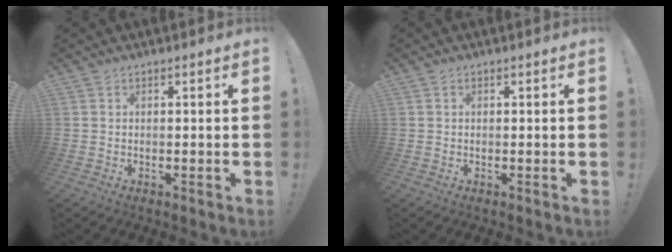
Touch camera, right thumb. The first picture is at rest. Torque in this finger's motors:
{"motor_torque": [-0.21, 0.00, 0.02, -0.17, 0.05]}